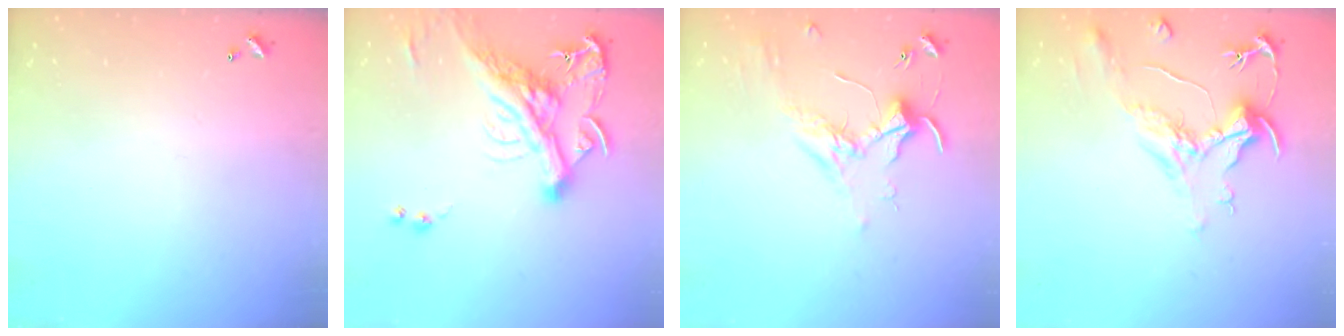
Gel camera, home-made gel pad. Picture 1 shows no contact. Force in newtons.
{"total": 8.1, "press": 7.8, "slide": 2.3}
{"total": 1.7, "press": 1.7, "slide": 0.4}
{"total": 2.2, "press": 1.7, "slide": 1.4}